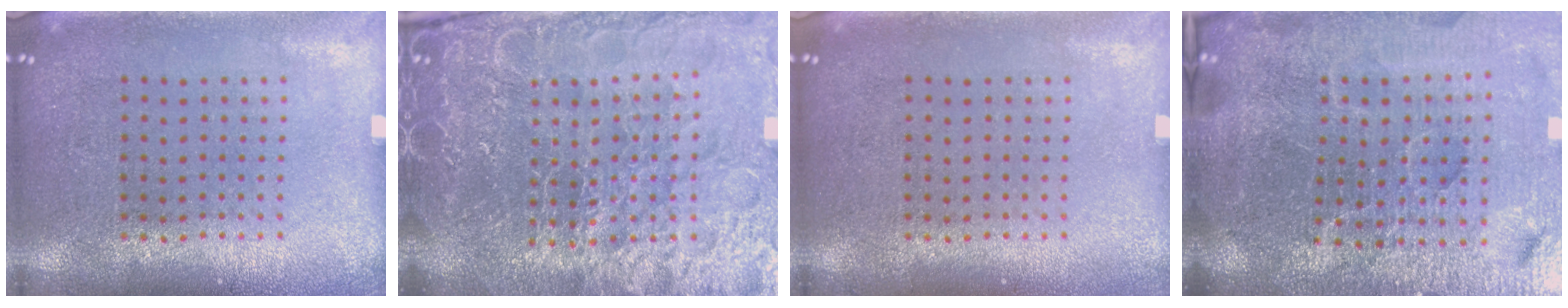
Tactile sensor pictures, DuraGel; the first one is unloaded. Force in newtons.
{"total": 6.2, "press": 5.5, "slide": 2.8}
{"total": 0.0}
{"total": 6.6, "press": 5.8, "slide": 3.1}